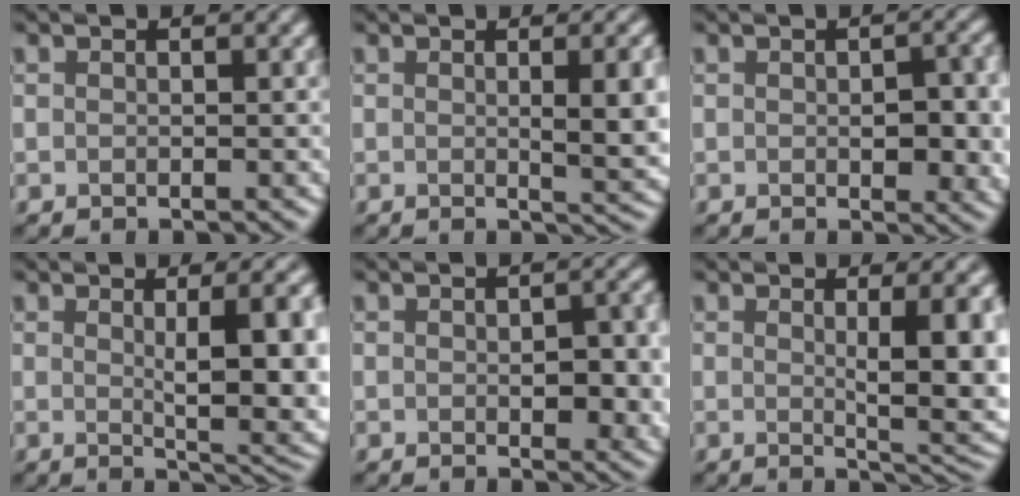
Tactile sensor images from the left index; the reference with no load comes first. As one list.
[{"total": 5.6, "force": [0.5, 1.5, 5.4], "torque": [-0.060, -0.001, 0.010]}, {"total": 4.7, "force": [-0.2, 2.3, 4.1], "torque": [-0.051, -0.008, 0.001]}, {"total": 9.4, "force": [0.8, 3.0, 8.8], "torque": [-0.101, -0.003, 0.021]}, {"total": 4.7, "force": [-0.2, 2.2, 4.1], "torque": [-0.051, -0.008, 0.001]}, {"total": 7.2, "force": [0.7, 2.0, 6.9], "torque": [-0.083, -0.009, 0.017]}]